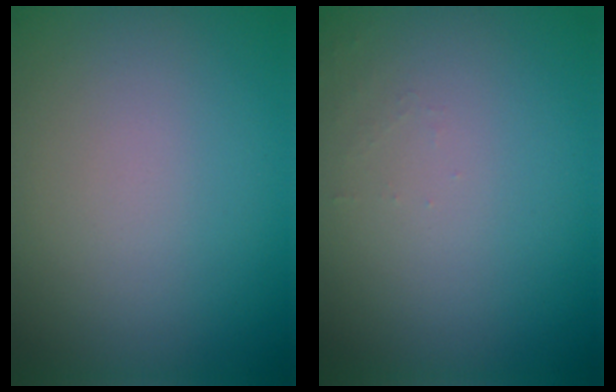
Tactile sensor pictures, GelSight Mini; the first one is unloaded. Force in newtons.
{"total": 0.7, "press": 0.7, "slide": 0.1}